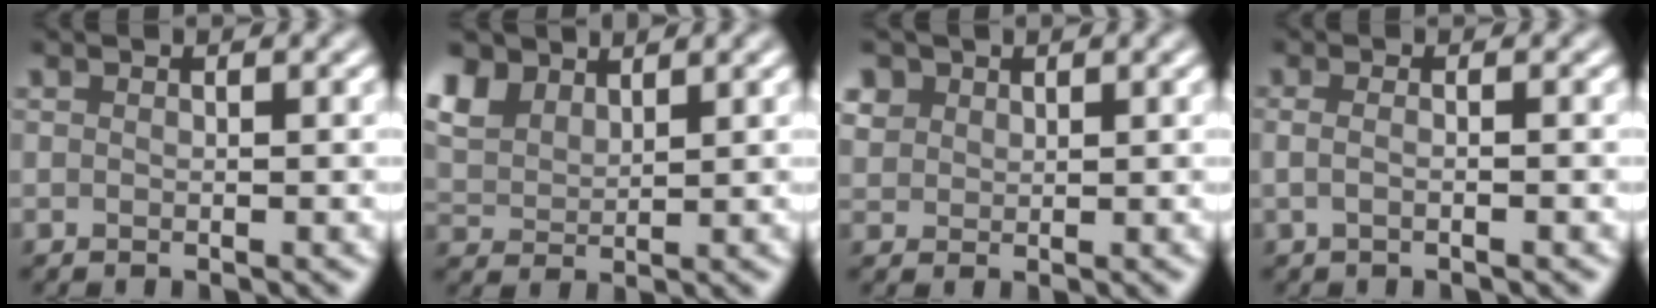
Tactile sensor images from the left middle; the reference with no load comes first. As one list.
[{"total": 4.5, "force": [3.2, 2.5, 1.9], "torque": [-0.058, 0.006, 0.067]}, {"total": 2.0, "force": [1.2, 1.5, 0.5], "torque": [-0.017, -0.002, 0.030]}, {"total": 1.7, "force": [-0.1, 0.7, 1.6], "torque": [-0.021, -0.007, -0.013]}]